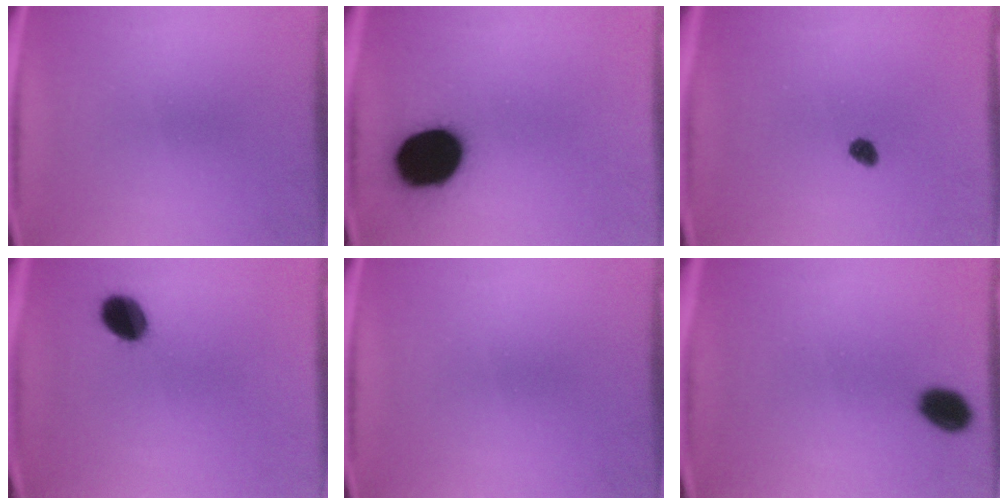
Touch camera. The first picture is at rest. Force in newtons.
{"total": 17.3}
{"total": 2.0}
{"total": 6.9}
{"total": 0.0}
{"total": 5.1}